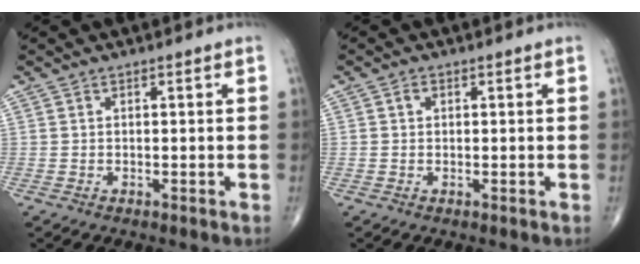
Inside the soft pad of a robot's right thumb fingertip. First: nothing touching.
{"total": 1.0, "force": [0.2, 0.8, 0.6], "torque": [-0.006, 0.003, 0.002]}